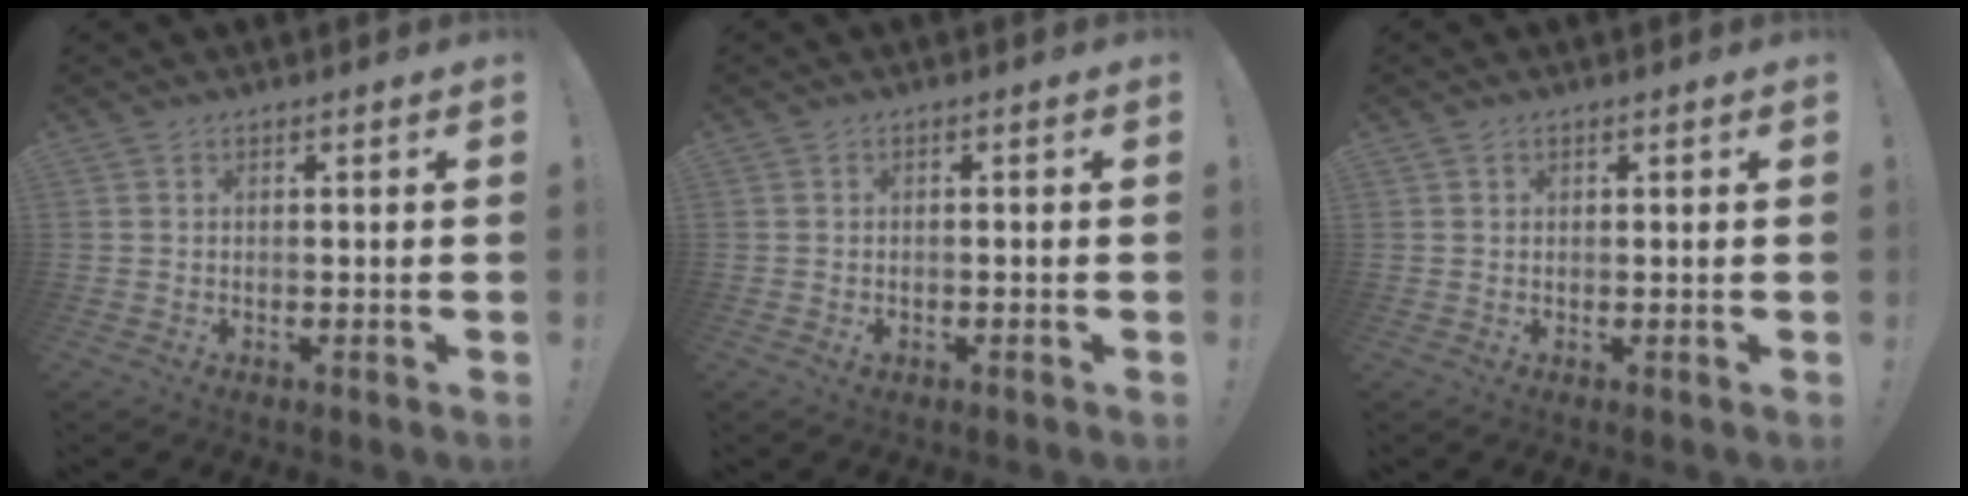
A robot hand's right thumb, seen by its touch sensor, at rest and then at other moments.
{"total": 1.1, "force": [-0.7, 0.5, 0.6], "torque": [-0.014, 0.004, -0.012]}
{"total": 0.7, "force": [0.5, 0.5, 0.0], "torque": [0.001, 0.000, 0.009]}